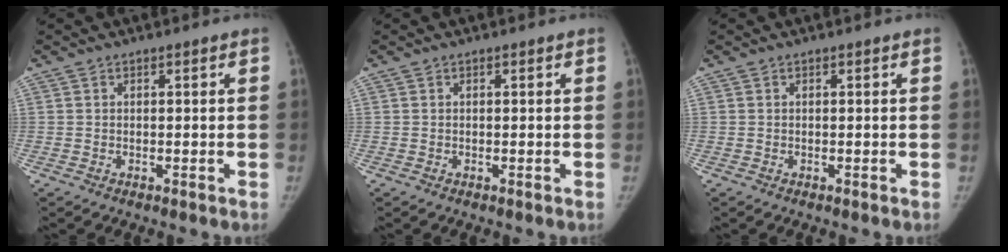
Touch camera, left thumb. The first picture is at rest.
{"total": 0.0}
{"total": 0.0}